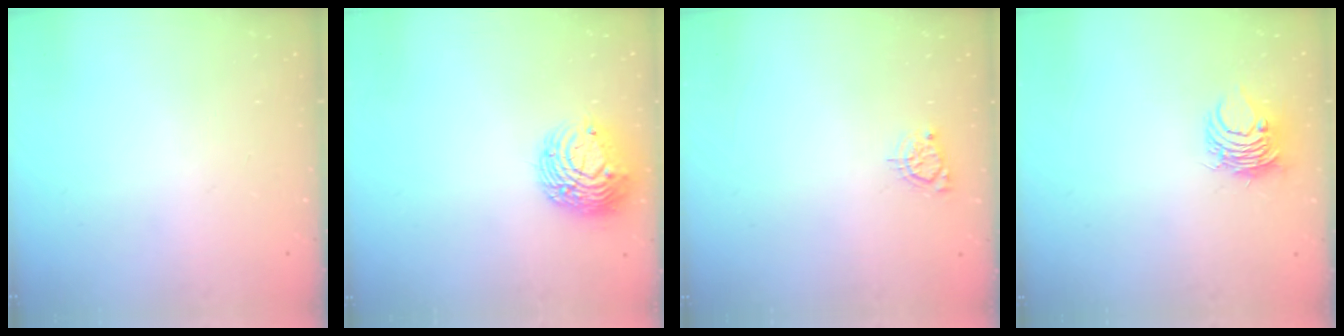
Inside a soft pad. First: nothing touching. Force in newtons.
{"total": 11.0, "press": 10.9, "slide": 1.0}
{"total": 3.8, "press": 3.8, "slide": 0.5}
{"total": 7.8, "press": 7.8, "slide": 0.3}